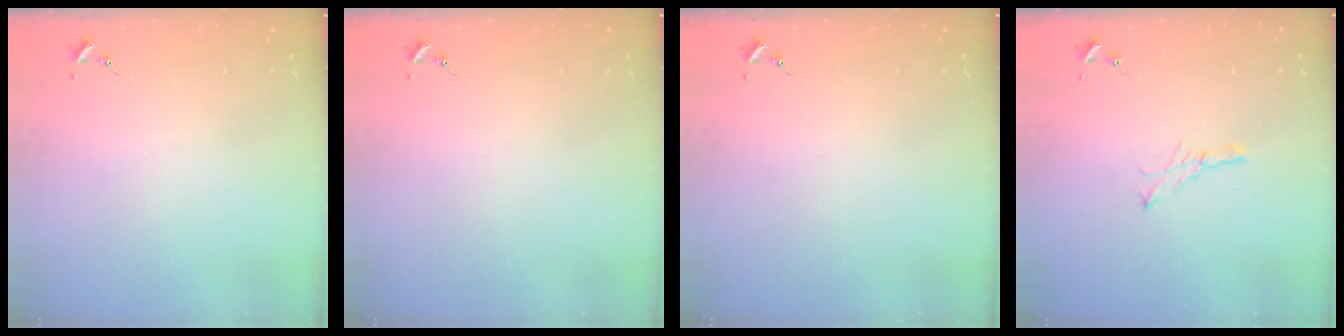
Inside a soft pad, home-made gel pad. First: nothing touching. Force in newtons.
{"total": 0.0}
{"total": 0.0}
{"total": 5.2, "press": 5.2, "slide": 0.3}